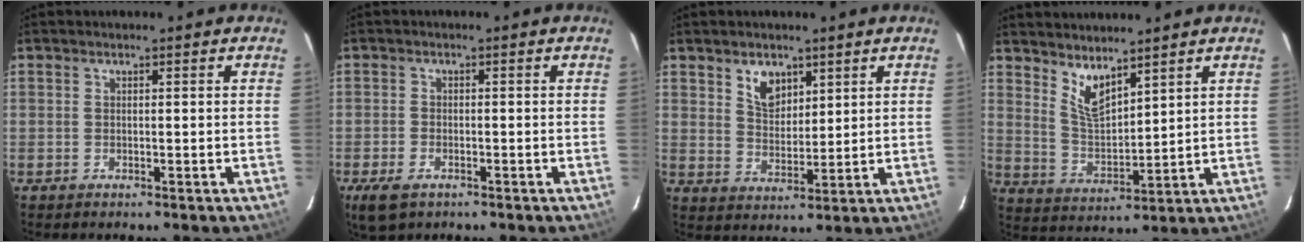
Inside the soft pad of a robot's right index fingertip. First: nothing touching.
{"total": 5.3, "force": [-3.1, 2.9, 3.1], "torque": [-0.078, -0.014, -0.057]}
{"total": 5.9, "force": [3.5, 3.7, 3.1], "torque": [-0.047, 0.004, 0.068]}
{"total": 6.7, "force": [5.0, 2.2, 3.9], "torque": [-0.071, -0.011, 0.105]}